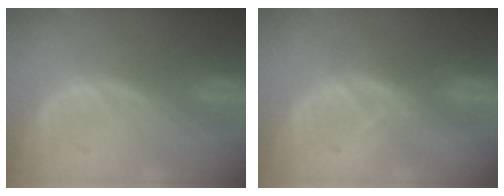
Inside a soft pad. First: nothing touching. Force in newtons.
{"total": 2.3, "press": 2.1, "slide": 0.9}